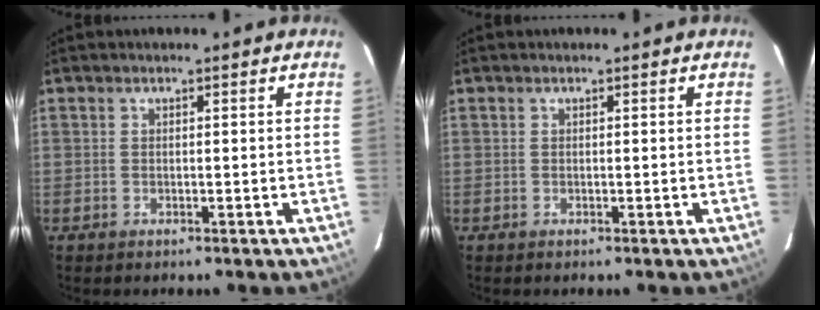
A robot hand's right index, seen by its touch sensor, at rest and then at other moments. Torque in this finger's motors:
{"motor_torque": [0.00, 0.00, 0.00, 0.01]}